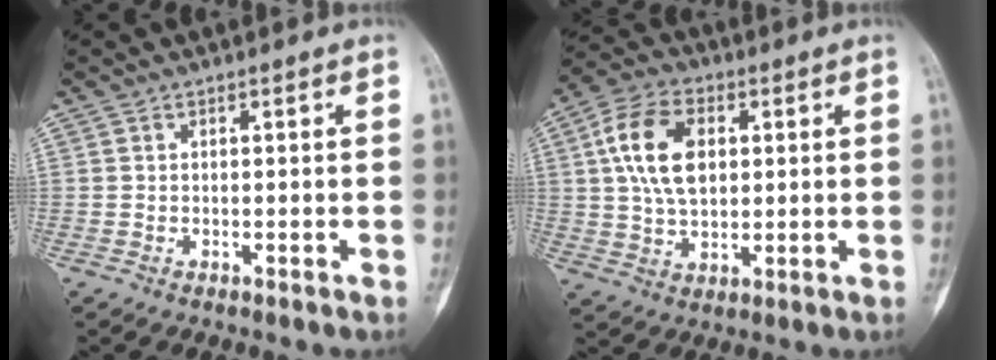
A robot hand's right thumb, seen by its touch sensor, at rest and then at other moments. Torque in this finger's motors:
{"motor_torque": [1.77, 1.61, 1.36, 0.11, 0.13]}